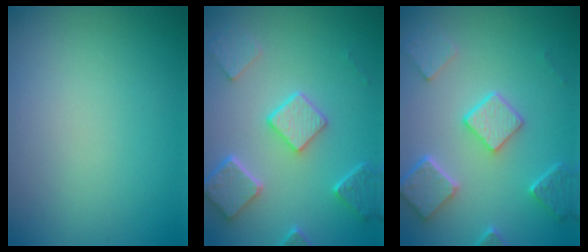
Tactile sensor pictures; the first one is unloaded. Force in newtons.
{"total": 4.9, "press": 3.9, "slide": 3.0}
{"total": 5.0, "press": 4.0, "slide": 3.0}